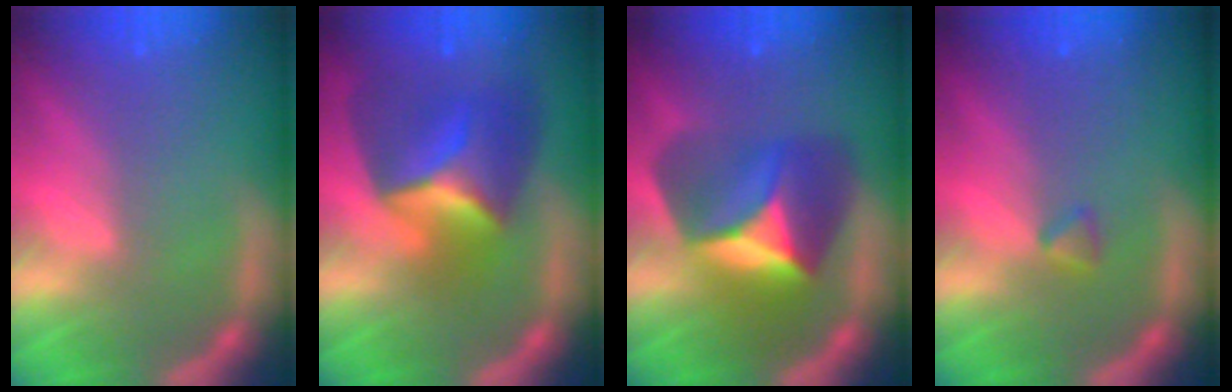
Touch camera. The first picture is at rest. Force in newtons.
{"total": 7.4}
{"total": 7.9}
{"total": 0.9}